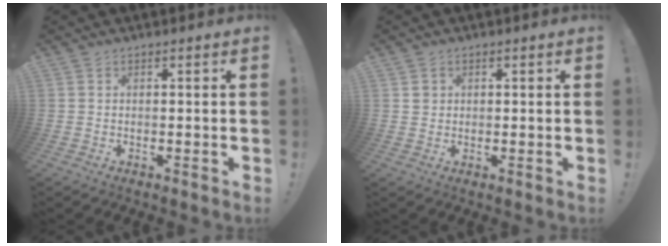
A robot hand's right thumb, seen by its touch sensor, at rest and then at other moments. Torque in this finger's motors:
{"motor_torque": [-0.14, 0.05, -0.25, 0.15, 0.00]}